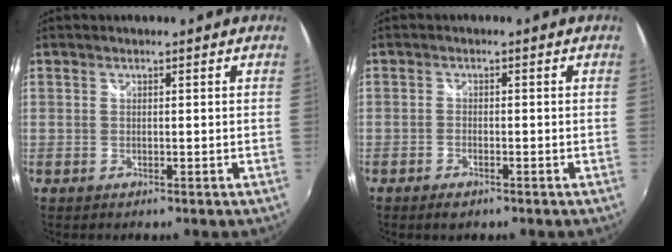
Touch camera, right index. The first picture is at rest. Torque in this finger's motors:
{"motor_torque": [0.29, -0.14, 0.09, 0.01]}